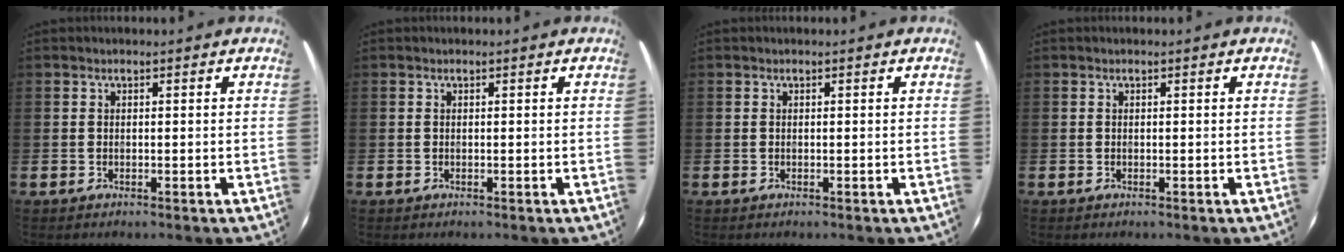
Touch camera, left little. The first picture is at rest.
{"total": 0.0}
{"total": 0.0}
{"total": 0.0}